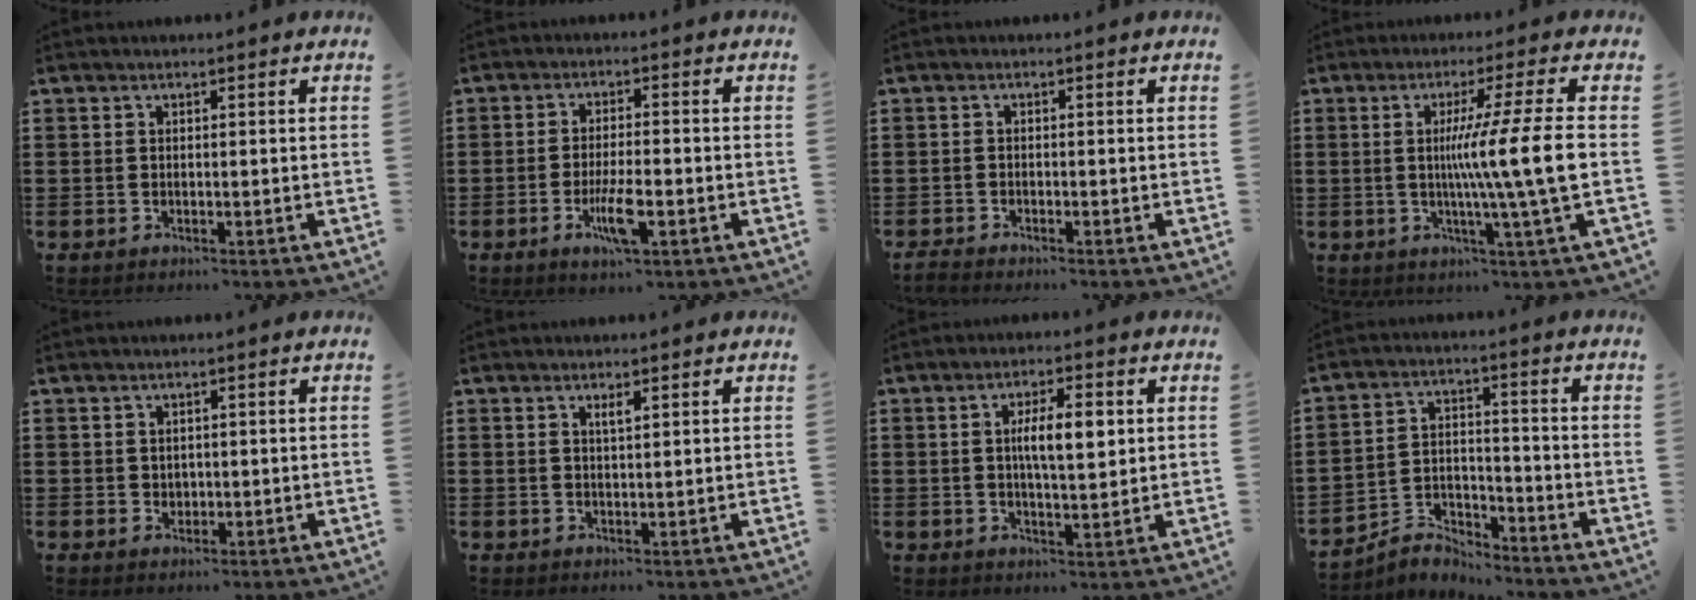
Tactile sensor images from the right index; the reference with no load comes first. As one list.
[{"total": 5.9, "force": [-2.2, 1.4, 5.3], "torque": [-0.105, -0.008, -0.042]}, {"total": 1.1, "force": [-1.1, 0.1, 0.0], "torque": [-0.004, 0.001, -0.023]}, {"total": 11.2, "force": [-0.4, -0.8, 11.2], "torque": [-0.190, -0.013, -0.016]}, {"total": 1.3, "force": [0.4, 1.2, 0.3], "torque": [-0.008, 0.006, 0.007]}, {"total": 1.2, "force": [0.7, 0.3, 1.0], "torque": [-0.020, 0.002, 0.012]}, {"total": 6.4, "force": [1.1, 1.9, 6.1], "torque": [-0.109, 0.004, 0.014]}, {"total": 4.3, "force": [-4.2, 1.0, 0.1], "torque": [-0.011, 0.006, -0.089]}]